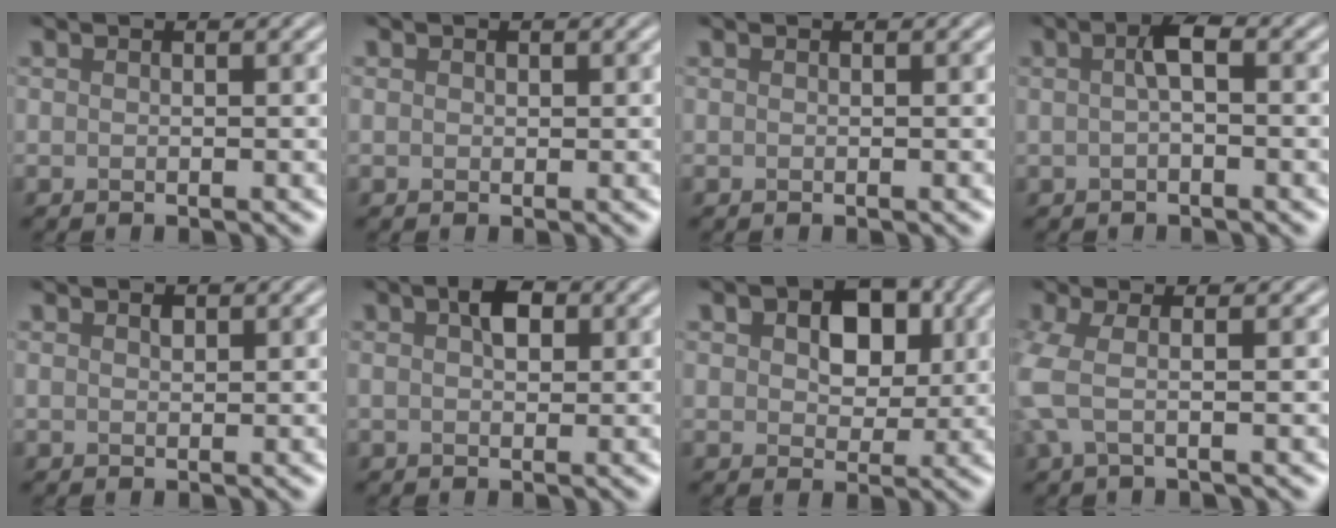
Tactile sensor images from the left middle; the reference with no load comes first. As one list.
[{"total": 1.4, "force": [-0.2, -0.7, -1.1], "torque": [-0.001, 0.006, 0.017]}, {"total": 0.0}, {"total": 0.9, "force": [-0.1, -0.3, 0.8], "torque": [-0.040, 0.013, 0.014]}, {"total": 0.8, "force": [0.2, -0.5, -0.6], "torque": [-0.008, 0.010, 0.019]}, {"total": 0.8, "force": [0.6, 0.0, 0.5], "torque": [-0.023, 0.017, 0.023]}, {"total": 4.0, "force": [1.6, 2.8, 2.3], "torque": [-0.053, 0.015, 0.035]}, {"total": 1.9, "force": [-0.6, 0.0, 1.8], "torque": [-0.062, 0.002, -0.002]}]